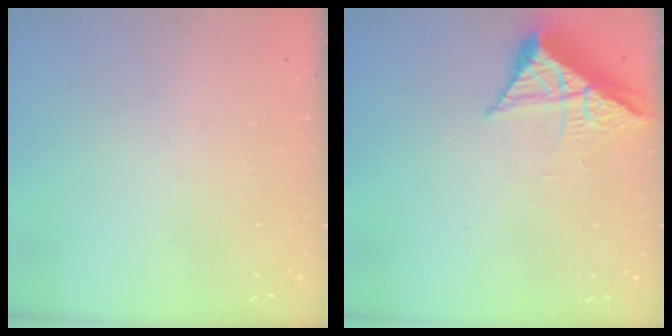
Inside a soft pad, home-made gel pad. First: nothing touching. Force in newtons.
{"total": 8.9, "press": 8.9, "slide": 0.9}